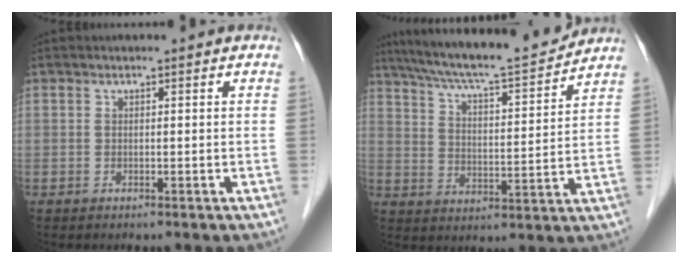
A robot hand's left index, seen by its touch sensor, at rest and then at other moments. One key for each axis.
{"total": 16.4, "fx": 15.0, "fy": 0.4, "fz": 6.7, "tx": -0.118, "ty": 0.001, "tz": 0.231}